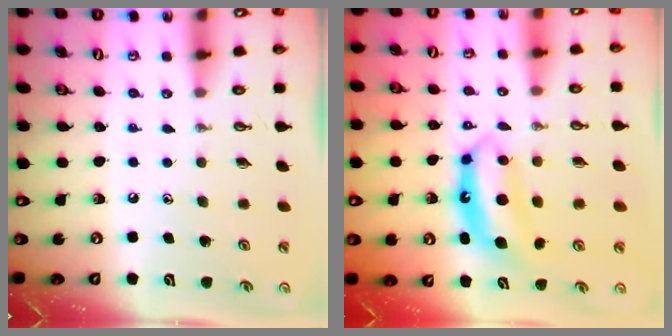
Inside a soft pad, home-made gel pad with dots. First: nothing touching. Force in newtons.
{"total": 7.7, "press": 7.7, "slide": 0.4}